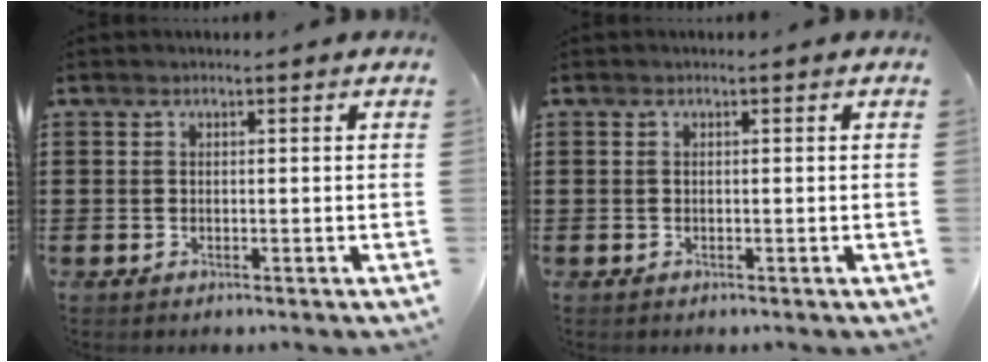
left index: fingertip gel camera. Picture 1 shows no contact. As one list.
[{"total": 0.0}]